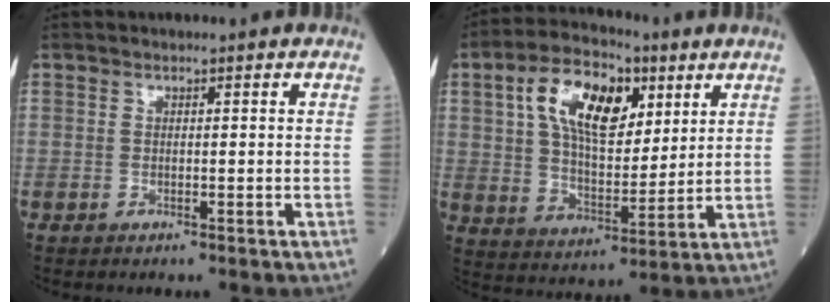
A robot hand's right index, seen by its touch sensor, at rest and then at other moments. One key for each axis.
{"total": 14.1, "fx": 5.5, "fy": 6.8, "fz": 11.0, "tx": -0.207, "ty": 0.022, "tz": 0.098}